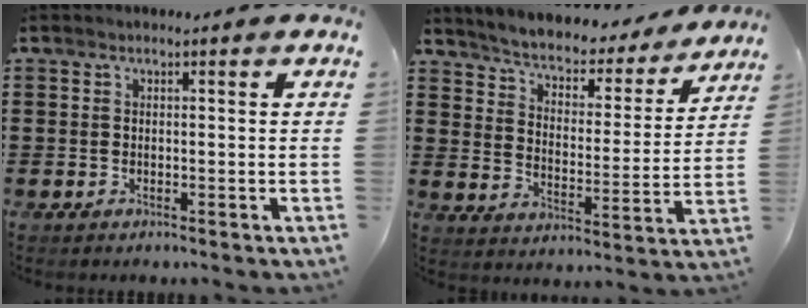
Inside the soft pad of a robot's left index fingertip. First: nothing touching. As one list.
[{"total": 3.9, "force": [3.7, 0.6, 0.7], "torque": [-0.037, -0.033, 0.055]}]